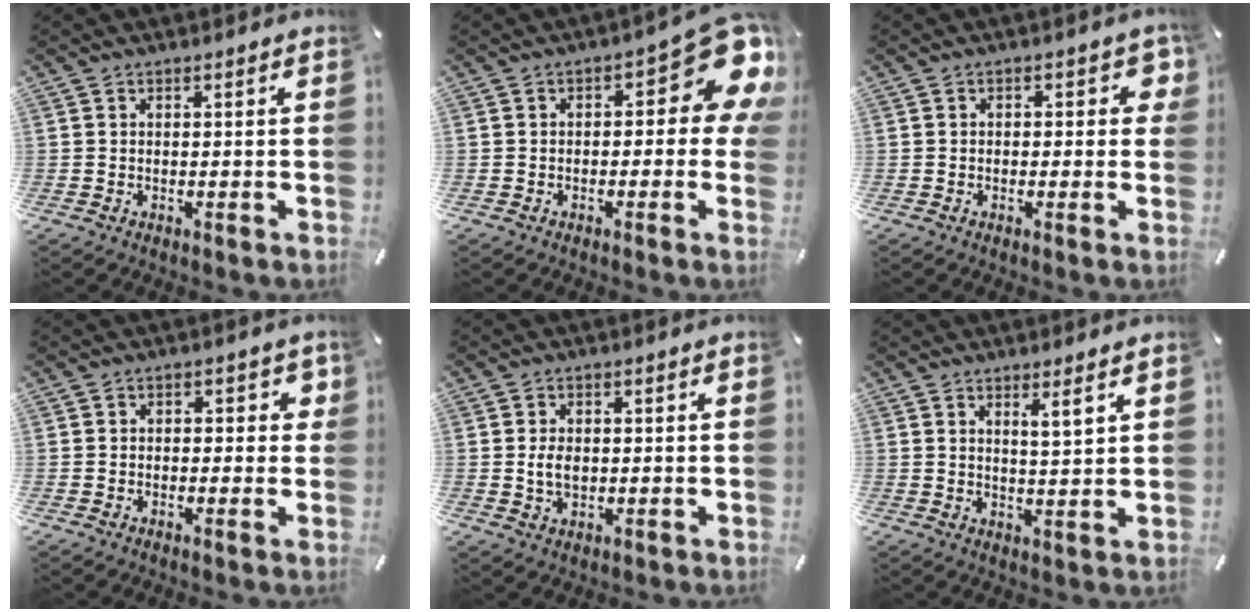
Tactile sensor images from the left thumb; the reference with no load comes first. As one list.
[{"total": 14.4, "force": [4.8, 6.1, 12.2], "torque": [-0.143, -0.041, 0.078]}, {"total": 3.2, "force": [0.2, 2.0, 2.5], "torque": [-0.026, 0.001, -0.003]}, {"total": 2.9, "force": [-0.3, 2.1, 2.0], "torque": [-0.022, 0.006, -0.012]}, {"total": 4.1, "force": [-0.1, 2.8, 2.9], "torque": [-0.054, 0.000, -0.005]}, {"total": 4.3, "force": [2.7, 0.3, 3.4], "torque": [-0.064, -0.012, 0.043]}]